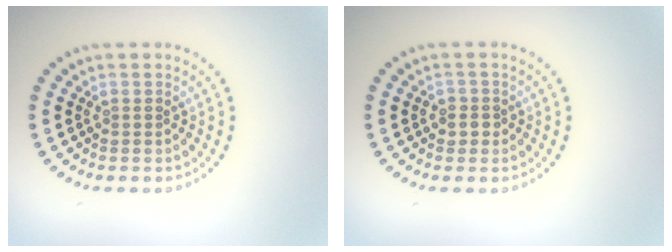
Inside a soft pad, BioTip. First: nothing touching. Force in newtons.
{"total": 1.4, "press": 1.2, "slide": 0.7}